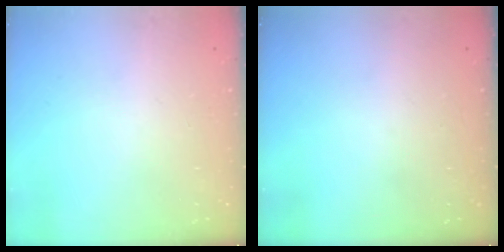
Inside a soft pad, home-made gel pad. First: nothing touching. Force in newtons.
{"total": 0.0}